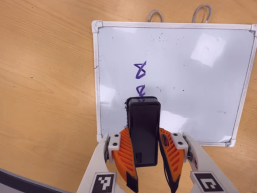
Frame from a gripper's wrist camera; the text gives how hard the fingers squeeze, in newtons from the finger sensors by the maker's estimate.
{"total": 6.8, "left": 5.6, "right": 7.9}